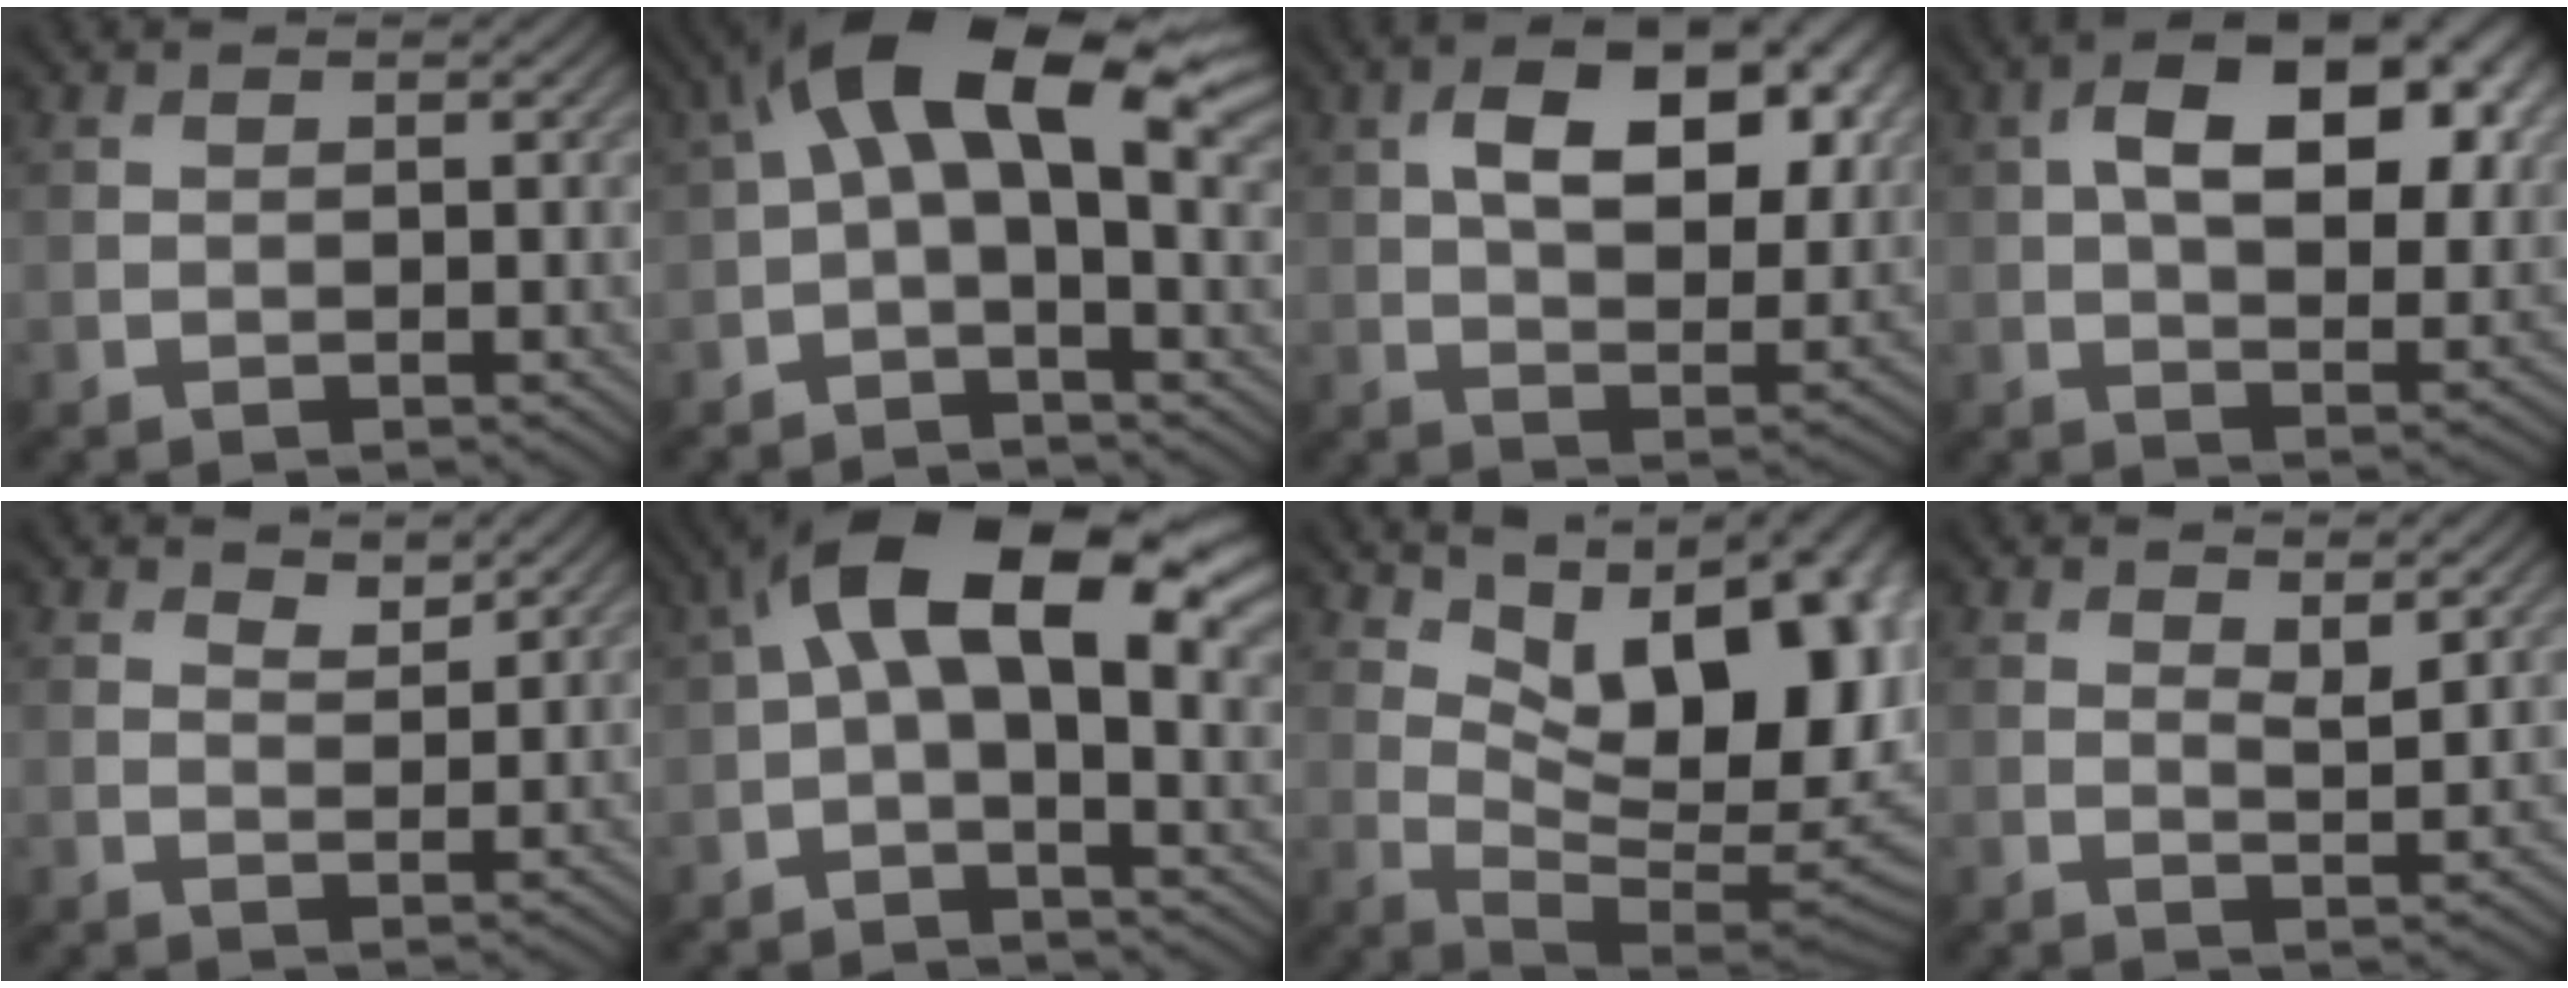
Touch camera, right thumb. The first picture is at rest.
{"total": 13.6, "force": [3.9, 5.7, 11.7], "torque": [-0.206, 0.015, 0.063]}
{"total": 11.8, "force": [3.4, 6.5, 9.2], "torque": [-0.144, 0.000, 0.058]}
{"total": 13.2, "force": [3.4, 7.4, 10.4], "torque": [-0.153, 0.008, 0.048]}
{"total": 2.1, "force": [1.9, 0.7, 0.7], "torque": [-0.013, -0.005, 0.041]}
{"total": 15.0, "force": [3.9, 6.9, 12.7], "torque": [-0.213, 0.017, 0.058]}
{"total": 18.1, "force": [6.7, 8.6, 14.5], "torque": [-0.204, 0.041, 0.110]}
{"total": 2.7, "force": [1.8, 0.8, 1.8], "torque": [-0.032, -0.009, 0.037]}